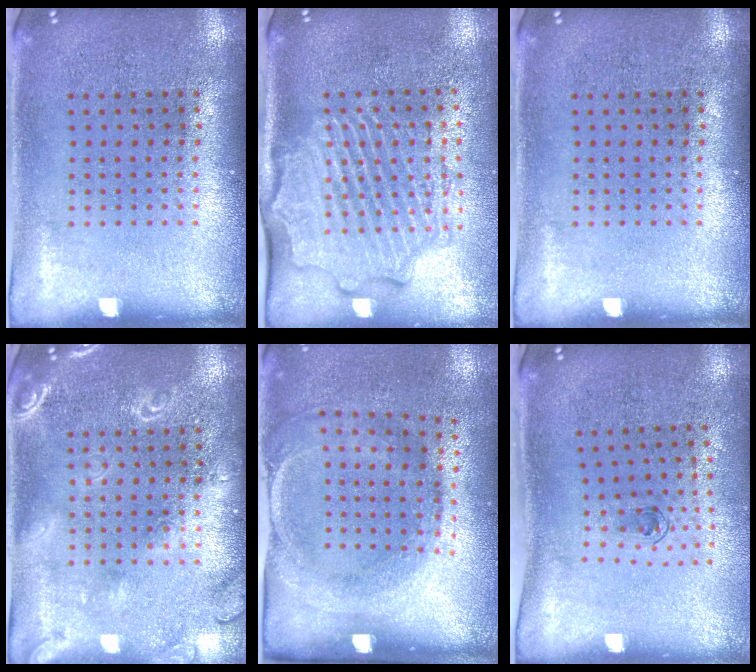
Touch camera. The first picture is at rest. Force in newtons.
{"total": 2.6, "press": 2.3, "slide": 1.2}
{"total": 0.0}
{"total": 1.8, "press": 1.8, "slide": 0.5}
{"total": 1.8, "press": 1.2, "slide": 1.4}
{"total": 0.6, "press": 0.3, "slide": 0.5}